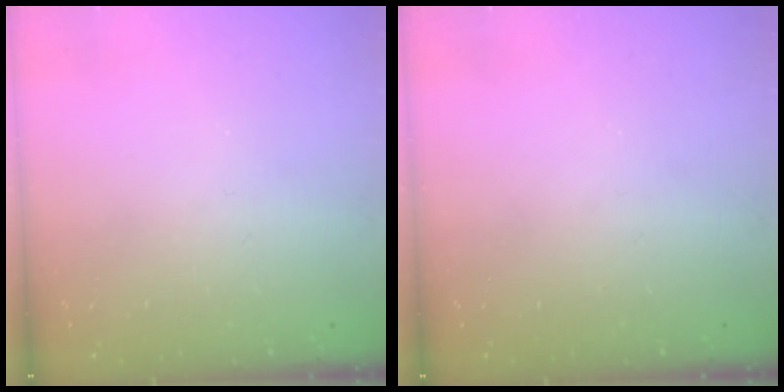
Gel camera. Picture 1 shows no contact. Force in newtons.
{"total": 0.0}